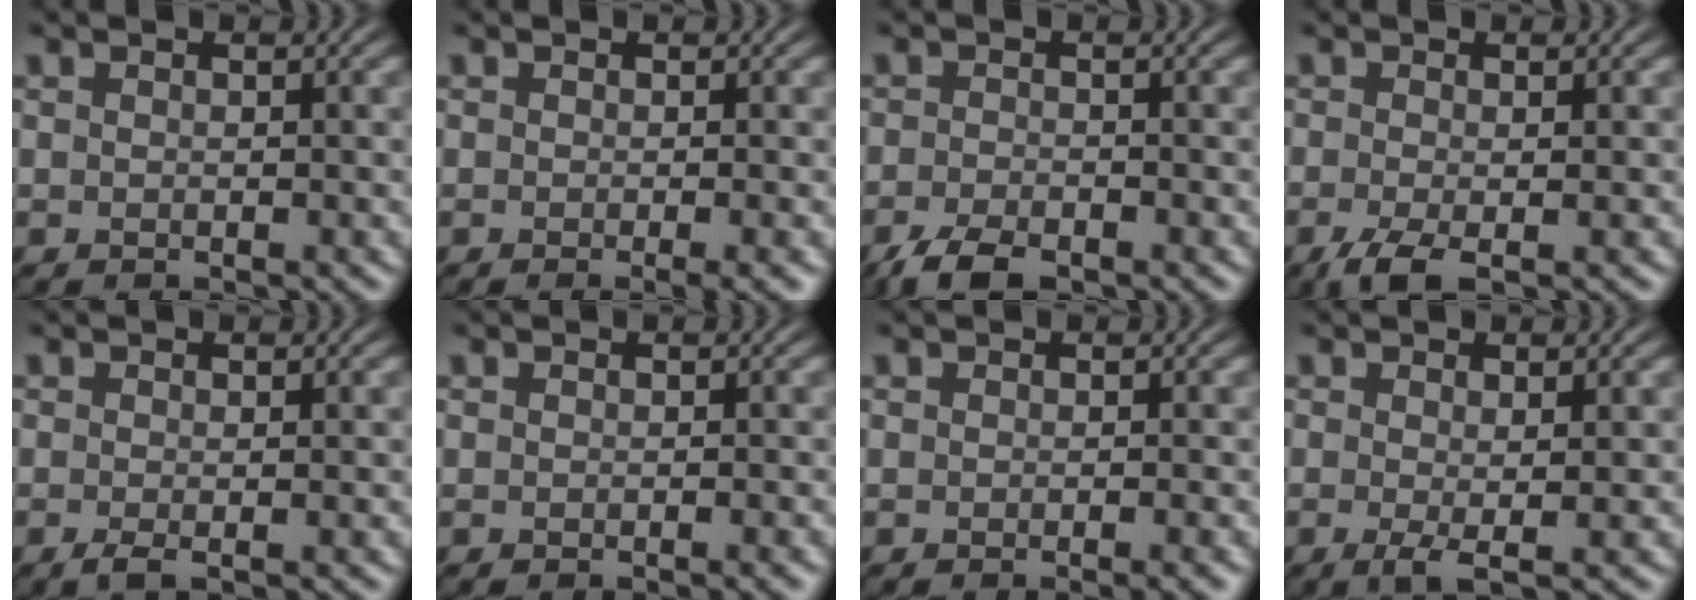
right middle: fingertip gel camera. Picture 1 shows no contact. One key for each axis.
{"total": 2.1, "fx": -0.6, "fy": 0.5, "fz": 1.9, "tx": -0.022, "ty": -0.006, "tz": -0.011}
{"total": 3.4, "fx": -2.4, "fy": 1.2, "fz": 2.0, "tx": -0.039, "ty": -0.005, "tz": -0.051}
{"total": 2.6, "fx": -1.3, "fy": 0.7, "fz": 2.2, "tx": -0.050, "ty": -0.007, "tz": -0.030}
{"total": 1.2, "fx": -0.4, "fy": 0.2, "fz": 1.0, "tx": -0.023, "ty": -0.008, "tz": -0.009}
{"total": 1.0, "fx": -0.4, "fy": 0.2, "fz": 0.9, "tx": -0.008, "ty": -0.001, "tz": -0.007}
{"total": 1.5, "fx": -0.6, "fy": 0.3, "fz": 1.3, "tx": -0.011, "ty": -0.004, "tz": -0.009}
{"total": 1.7, "fx": -0.2, "fy": 0.2, "fz": 1.7, "tx": -0.032, "ty": -0.008, "tz": -0.004}